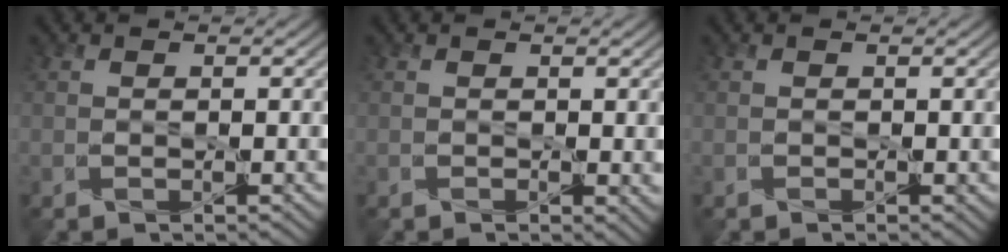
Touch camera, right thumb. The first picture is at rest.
{"total": 1.1, "force": [0.5, 0.7, 0.7], "torque": [-0.009, 0.000, 0.007]}
{"total": 0.0}